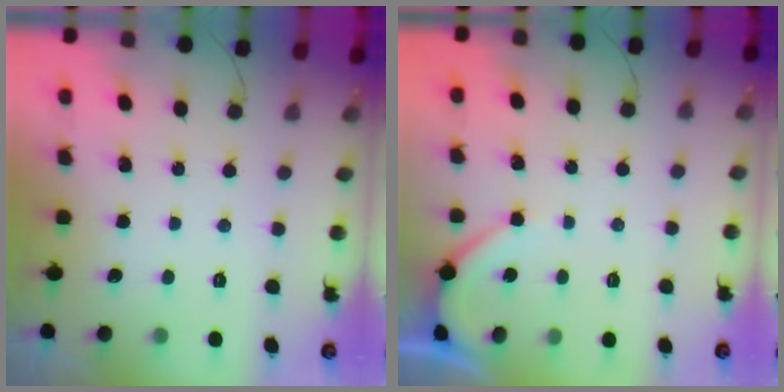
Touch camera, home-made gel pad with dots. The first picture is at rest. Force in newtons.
{"total": 3.1, "press": 3.1, "slide": 0.5}